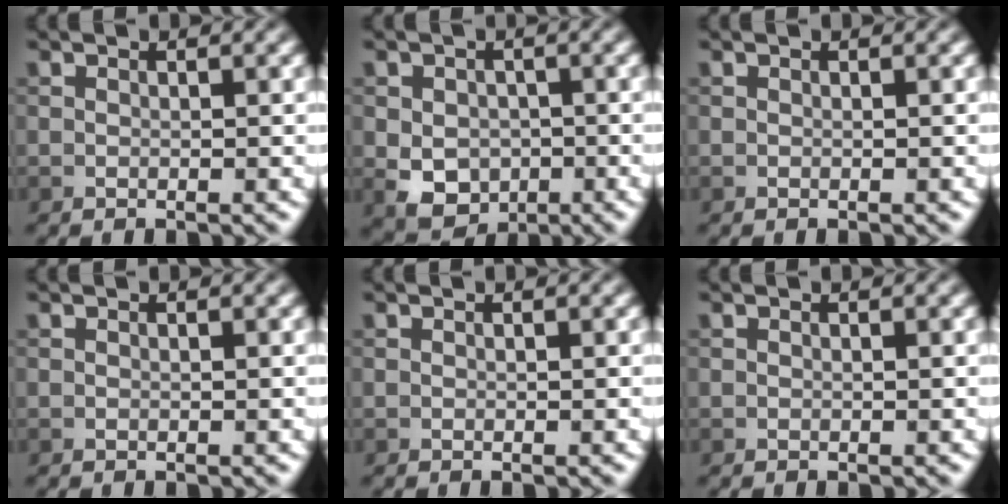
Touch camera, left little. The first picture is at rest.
{"total": 5.0, "force": [-1.0, 3.9, 2.9], "torque": [-0.049, -0.007, -0.017]}
{"total": 0.0}
{"total": 0.0}
{"total": 0.0}
{"total": 0.0}